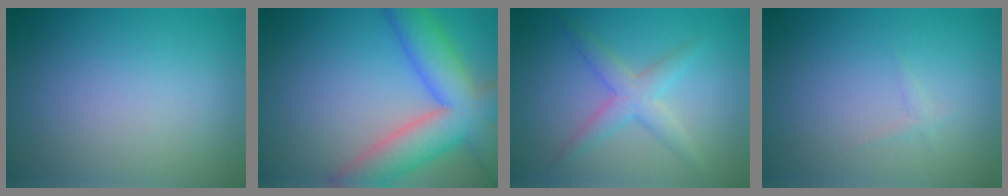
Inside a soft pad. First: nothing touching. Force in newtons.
{"total": 10.2, "press": 10.2, "slide": 0.5}
{"total": 2.8, "press": 2.8, "slide": 0.1}
{"total": 0.5, "press": 0.5, "slide": 0.0}